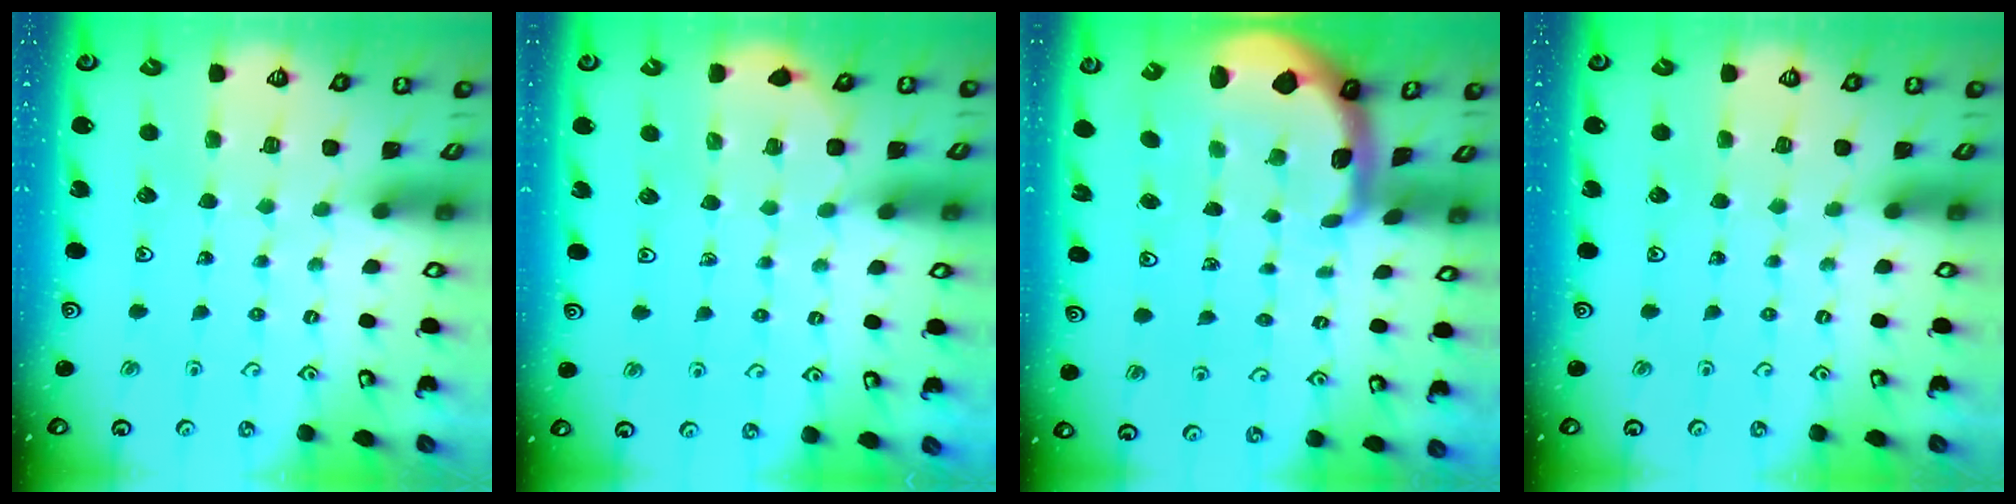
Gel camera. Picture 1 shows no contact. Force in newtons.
{"total": 3.3, "press": 3.0, "slide": 1.5}
{"total": 1.8, "press": 1.8, "slide": 0.4}
{"total": 0.0}